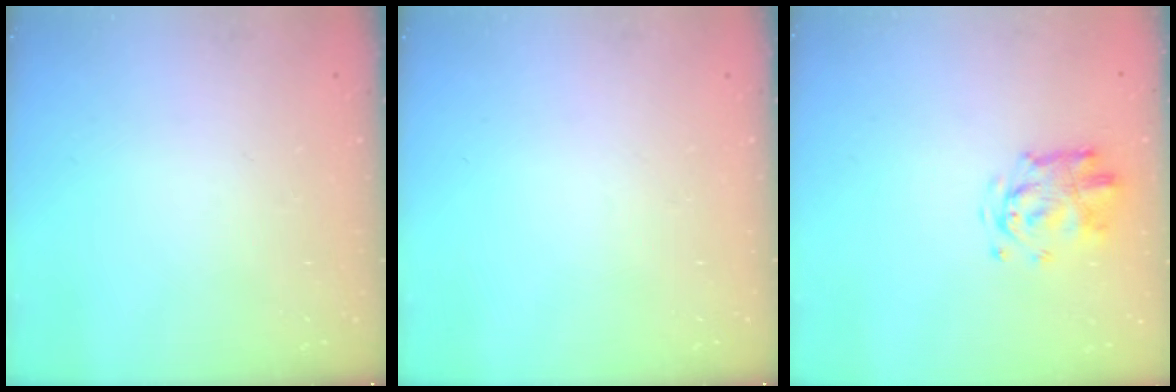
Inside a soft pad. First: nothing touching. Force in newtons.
{"total": 0.0}
{"total": 3.3, "press": 3.2, "slide": 0.4}